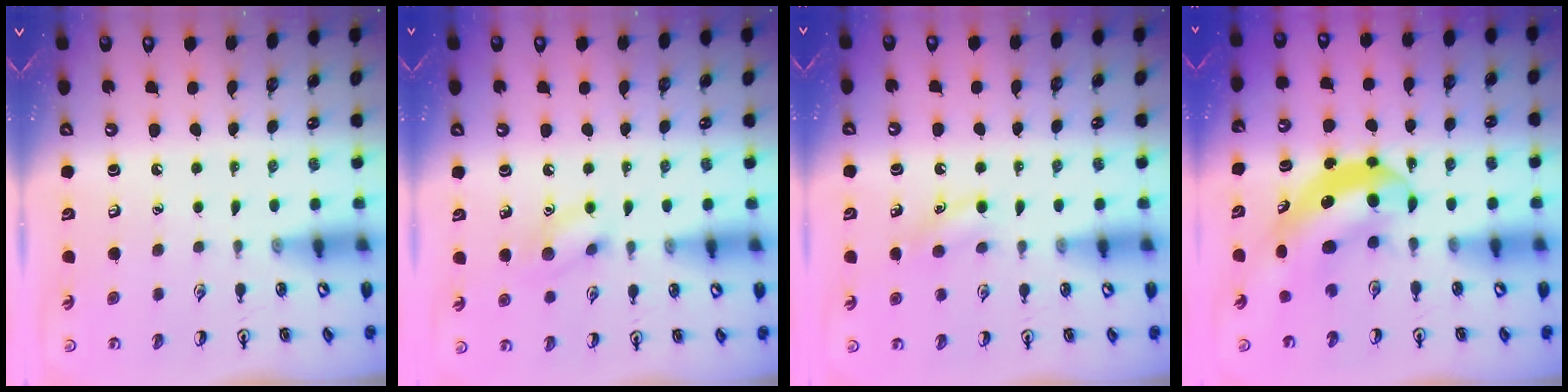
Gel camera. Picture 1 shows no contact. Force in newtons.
{"total": 8.6, "press": 8.5, "slide": 1.0}
{"total": 6.0, "press": 5.7, "slide": 1.8}
{"total": 6.5, "press": 6.2, "slide": 1.9}